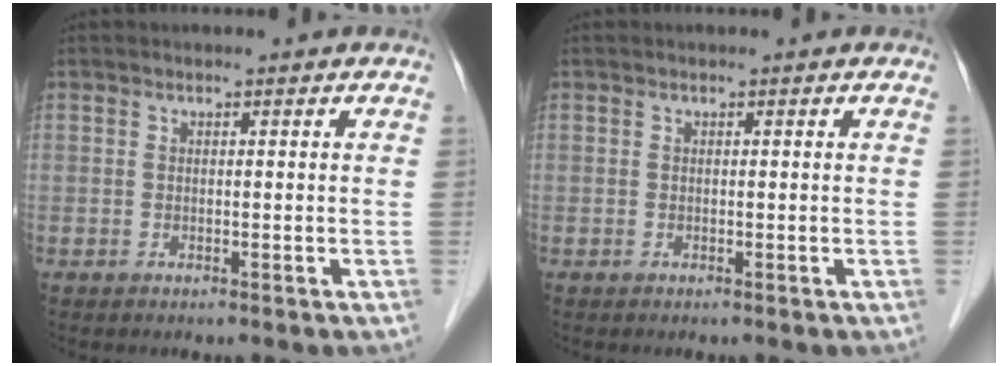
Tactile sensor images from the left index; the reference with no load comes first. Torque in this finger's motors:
{"motor_torque": [0.00, 0.00, 0.00, 0.00]}